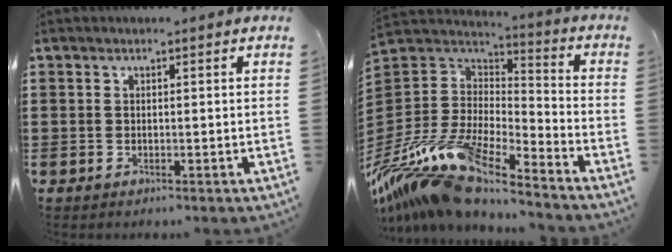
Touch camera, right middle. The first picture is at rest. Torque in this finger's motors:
{"motor_torque": [1.57, -0.57, 0.63, 0.21]}